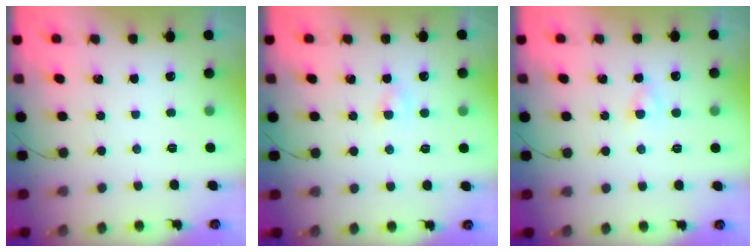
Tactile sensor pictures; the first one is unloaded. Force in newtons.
{"total": 1.0, "press": 0.8, "slide": 0.6}
{"total": 1.9, "press": 1.6, "slide": 0.9}